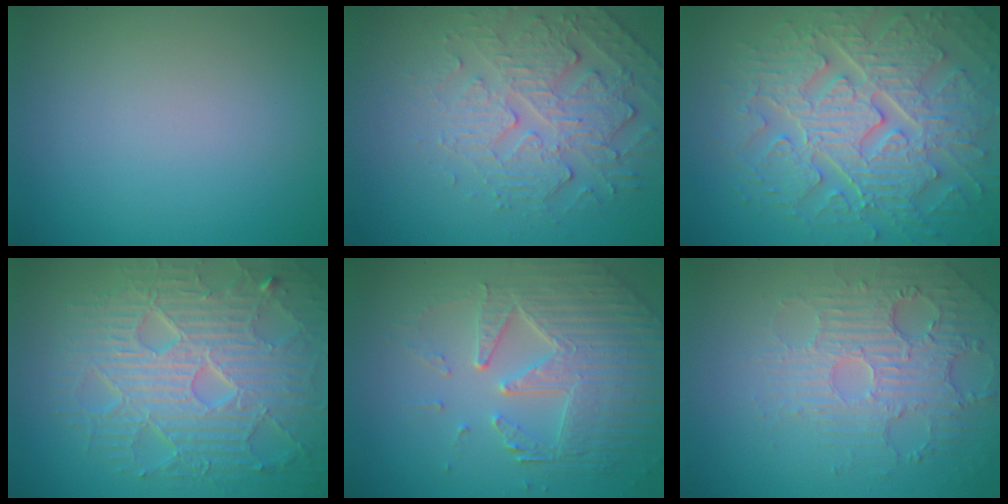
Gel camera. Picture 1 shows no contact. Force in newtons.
{"total": 4.8, "press": 3.7, "slide": 3.1}
{"total": 9.4, "press": 6.8, "slide": 6.5}
{"total": 8.9, "press": 6.4, "slide": 6.2}
{"total": 6.5, "press": 5.1, "slide": 4.1}
{"total": 4.1, "press": 3.7, "slide": 1.8}